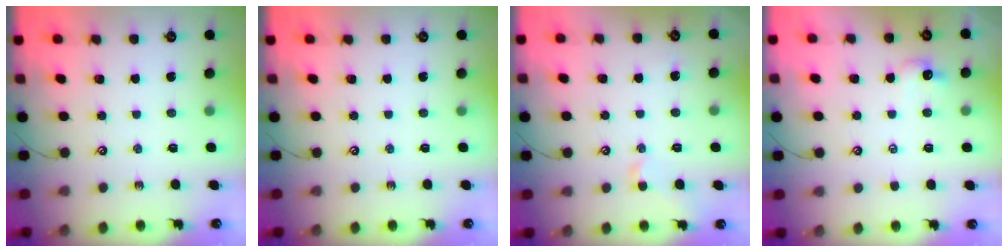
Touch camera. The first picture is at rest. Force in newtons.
{"total": 0.0}
{"total": 1.4, "press": 1.3, "slide": 0.3}
{"total": 1.6, "press": 1.6, "slide": 0.3}